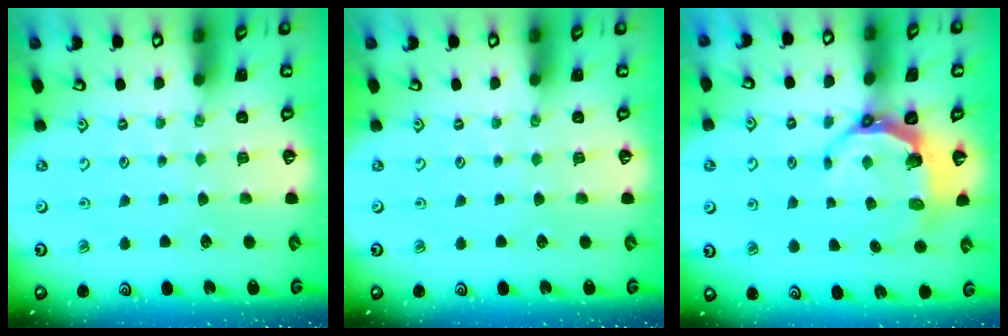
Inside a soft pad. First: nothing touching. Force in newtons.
{"total": 0.0}
{"total": 5.6, "press": 4.2, "slide": 3.7}